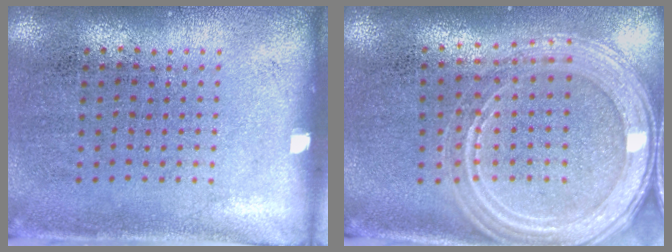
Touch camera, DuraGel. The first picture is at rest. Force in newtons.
{"total": 2.2, "press": 2.0, "slide": 0.8}